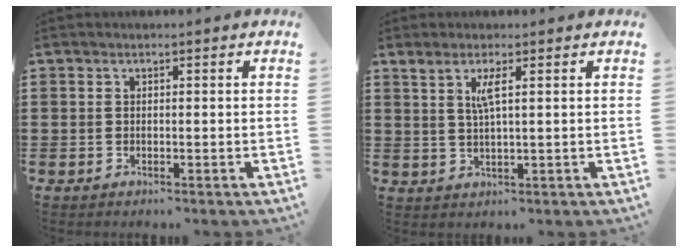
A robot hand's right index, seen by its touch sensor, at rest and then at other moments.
{"total": 3.1, "force": [1.3, 0.1, 2.8], "torque": [-0.060, -0.001, 0.020]}